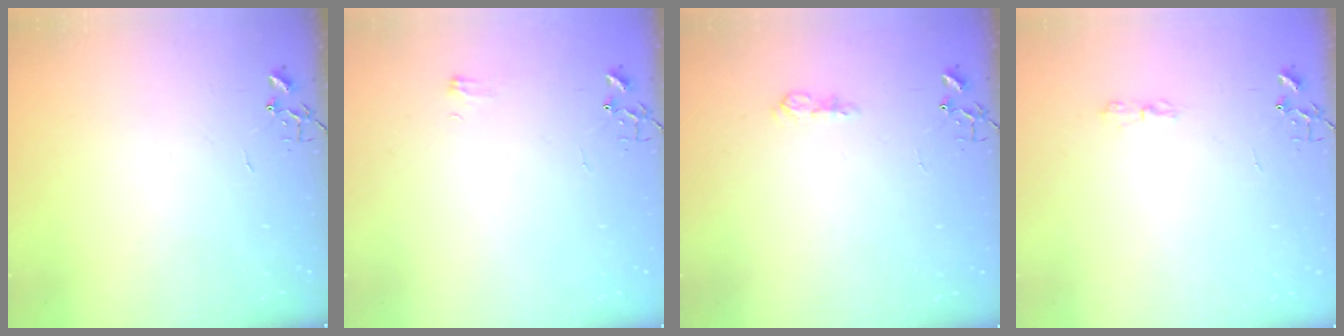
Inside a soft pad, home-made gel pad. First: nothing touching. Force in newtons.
{"total": 4.7, "press": 4.7, "slide": 0.5}
{"total": 7.9, "press": 7.9, "slide": 0.9}
{"total": 3.1, "press": 3.1, "slide": 0.6}